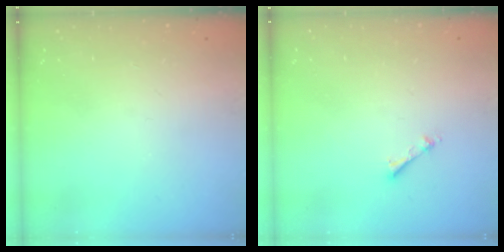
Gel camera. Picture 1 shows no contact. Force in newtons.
{"total": 2.7, "press": 2.7, "slide": 0.4}